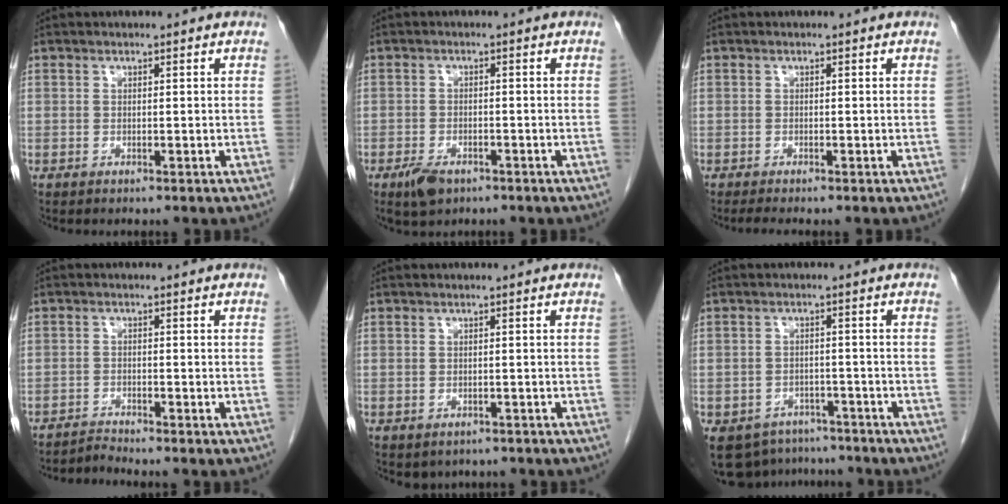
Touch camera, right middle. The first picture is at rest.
{"total": 3.9, "force": [-2.4, 1.9, 2.4], "torque": [-0.049, -0.004, -0.035]}
{"total": 1.3, "force": [-1.1, -0.2, 0.7], "torque": [-0.013, -0.003, -0.020]}
{"total": 2.0, "force": [-1.8, -0.8, -0.7], "torque": [0.017, -0.013, -0.033]}
{"total": 2.5, "force": [-1.8, 1.6, 0.6], "torque": [-0.007, 0.001, -0.018]}
{"total": 9.7, "force": [-7.6, 5.7, 1.9], "torque": [-0.036, 0.004, -0.101]}